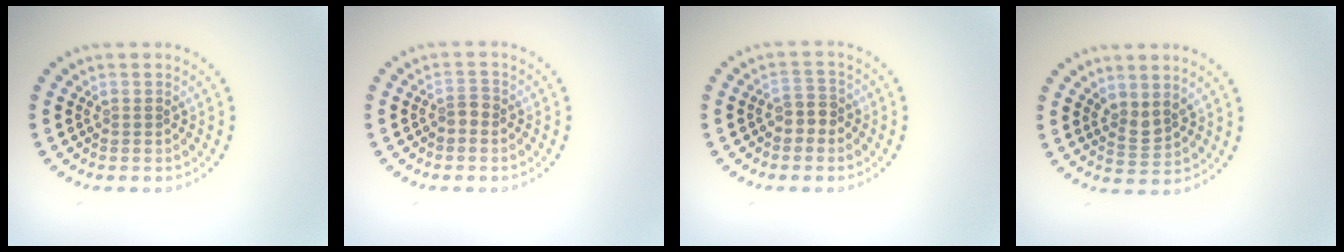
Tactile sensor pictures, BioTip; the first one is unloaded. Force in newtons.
{"total": 1.1, "press": 1.1, "slide": 0.5}
{"total": 1.9, "press": 1.6, "slide": 1.0}
{"total": 1.8, "press": 1.4, "slide": 1.2}